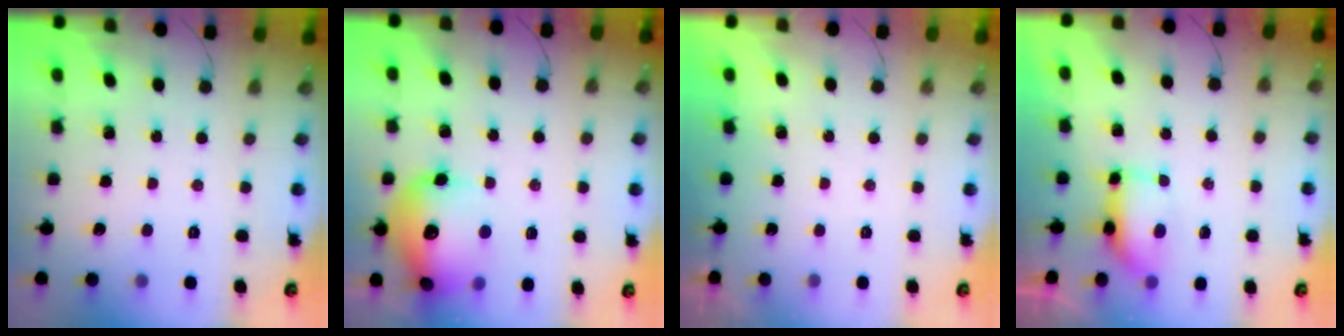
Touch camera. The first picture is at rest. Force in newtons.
{"total": 18.5, "press": 18.3, "slide": 2.8}
{"total": 1.9, "press": 0.1, "slide": 1.9}
{"total": 7.1, "press": 6.9, "slide": 1.7}